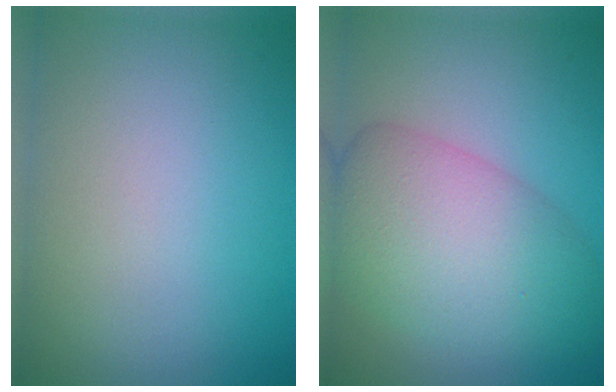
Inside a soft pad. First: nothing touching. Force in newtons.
{"total": 6.3, "press": 6.2, "slide": 0.6}